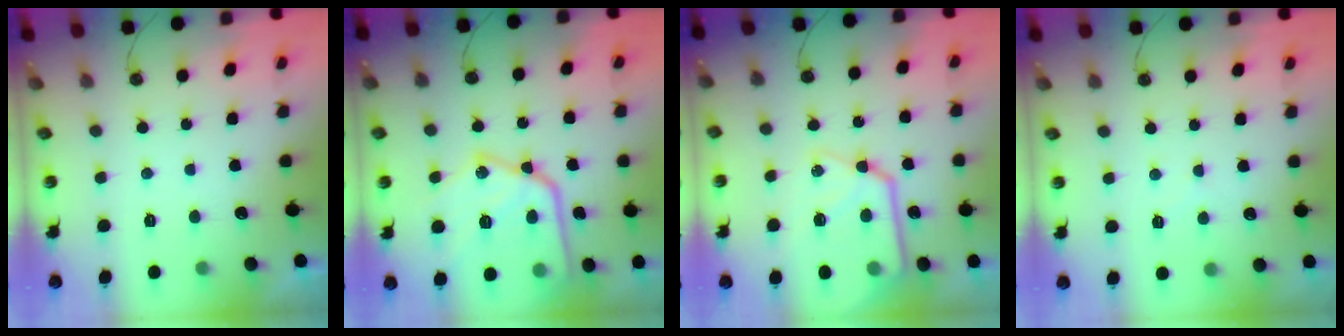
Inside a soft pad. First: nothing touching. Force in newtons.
{"total": 23.6, "press": 23.5, "slide": 2.3}
{"total": 18.1, "press": 18.0, "slide": 1.7}
{"total": 3.6, "press": 3.6, "slide": 0.6}